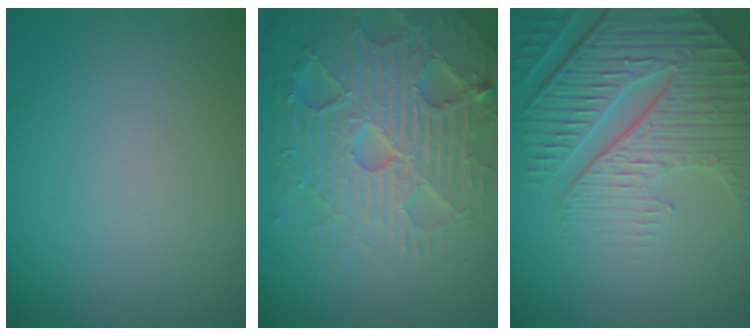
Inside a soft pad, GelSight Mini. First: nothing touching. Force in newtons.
{"total": 7.4, "press": 7.2, "slide": 1.4}
{"total": 8.6, "press": 6.1, "slide": 6.1}